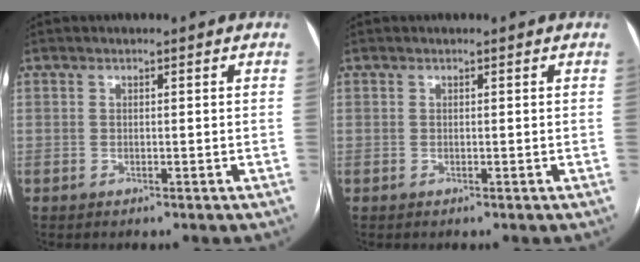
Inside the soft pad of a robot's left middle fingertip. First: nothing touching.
{"total": 0.0}